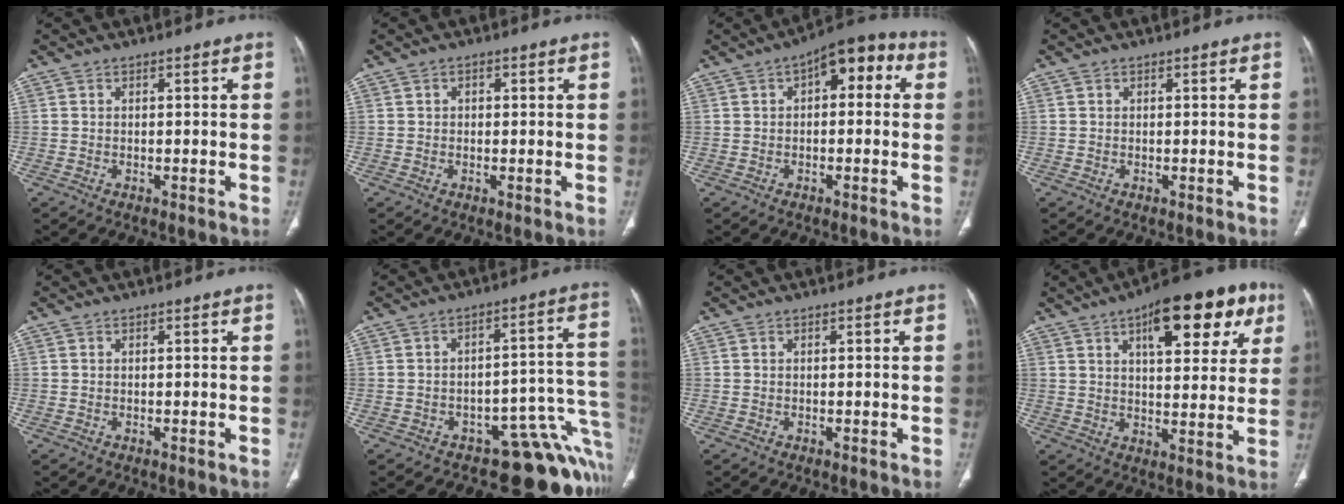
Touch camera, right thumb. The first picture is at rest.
{"total": 1.1, "force": [0.3, 0.9, 0.5], "torque": [0.000, 0.001, 0.002]}
{"total": 9.9, "force": [2.6, 5.0, 8.1], "torque": [-0.080, 0.029, 0.024]}
{"total": 0.0}
{"total": 0.0}
{"total": 14.5, "force": [-7.7, 7.8, 9.4], "torque": [-0.036, 0.101, -0.095]}
{"total": 0.0}
{"total": 19.9, "force": [9.2, 8.2, 15.6], "torque": [-0.177, -0.011, 0.126]}